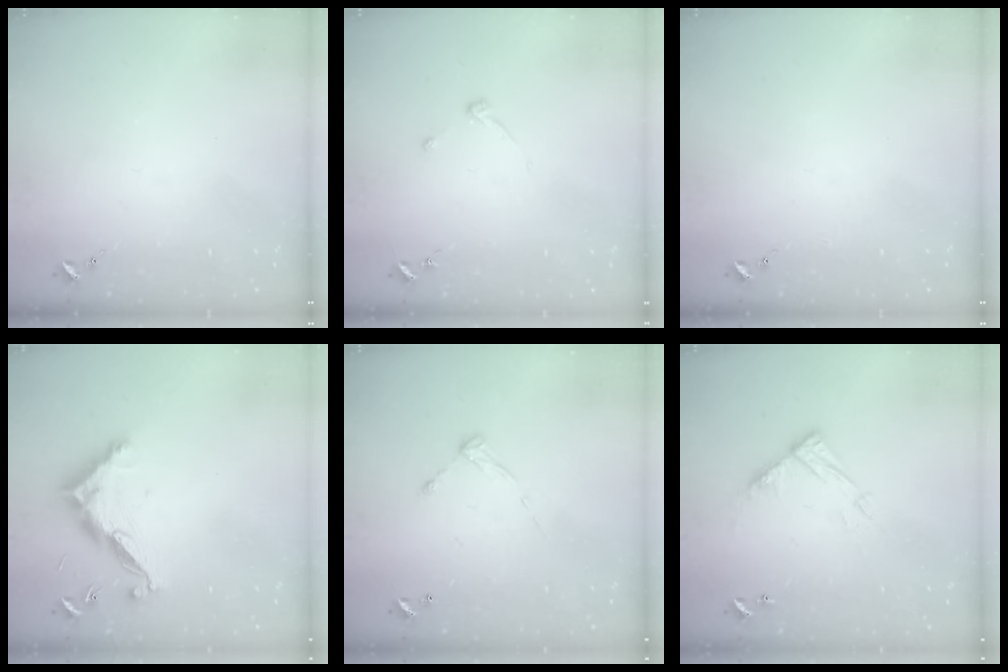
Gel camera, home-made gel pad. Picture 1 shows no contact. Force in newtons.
{"total": 3.3, "press": 3.3, "slide": 0.4}
{"total": 0.0}
{"total": 12.4, "press": 12.4, "slide": 0.2}
{"total": 6.9, "press": 6.9, "slide": 0.5}
{"total": 11.1, "press": 11.0, "slide": 0.5}